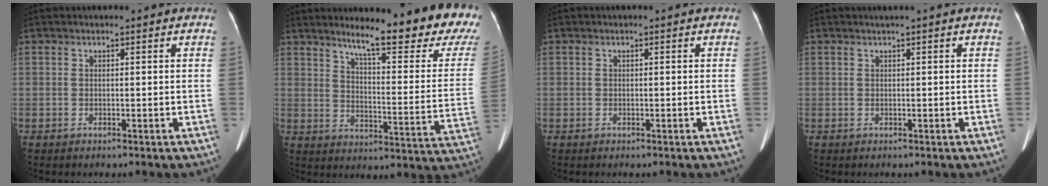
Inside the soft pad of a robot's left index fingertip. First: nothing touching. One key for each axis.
{"total": 20.4, "fx": 17.0, "fy": 1.2, "fz": 11.1, "tx": -0.146, "ty": -0.083, "tz": 0.210}
{"total": 0.0}
{"total": 0.6, "fx": 0.4, "fy": -0.2, "fz": 0.4, "tx": -0.015, "ty": -0.001, "tz": 0.014}